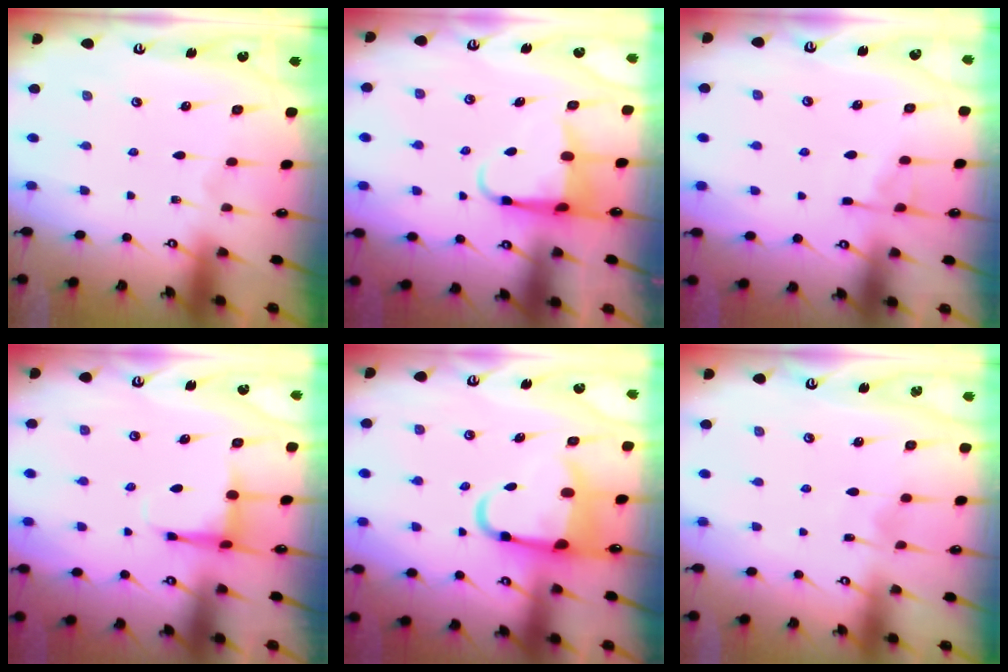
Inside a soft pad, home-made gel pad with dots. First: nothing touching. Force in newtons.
{"total": 4.8, "press": 4.7, "slide": 1.1}
{"total": 4.7, "press": 4.7, "slide": 0.7}
{"total": 4.9, "press": 4.8, "slide": 0.9}
{"total": 8.1, "press": 7.9, "slide": 2.1}
{"total": 3.6, "press": 3.6, "slide": 0.5}